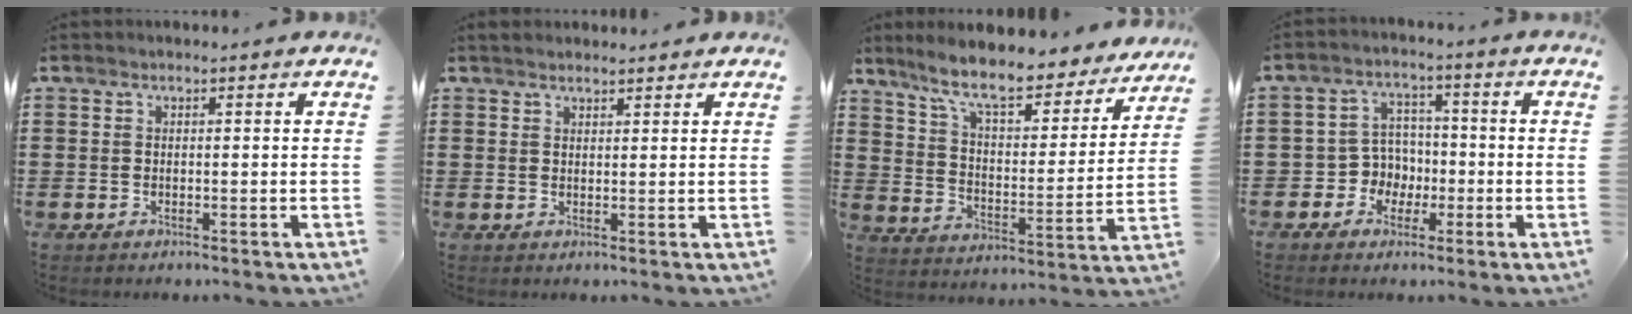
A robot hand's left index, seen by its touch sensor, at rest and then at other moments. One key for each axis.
{"total": 1.7, "fx": 1.6, "fy": 0.4, "fz": 0.3, "tx": -0.009, "ty": 0.002, "tz": 0.033}
{"total": 9.6, "fx": 8.1, "fy": 1.2, "fz": 5.0, "tx": -0.127, "ty": -0.045, "tz": 0.139}
{"total": 5.0, "fx": -1.5, "fy": 4.6, "fz": 1.3, "tx": -0.047, "ty": 0.008, "tz": -0.032}